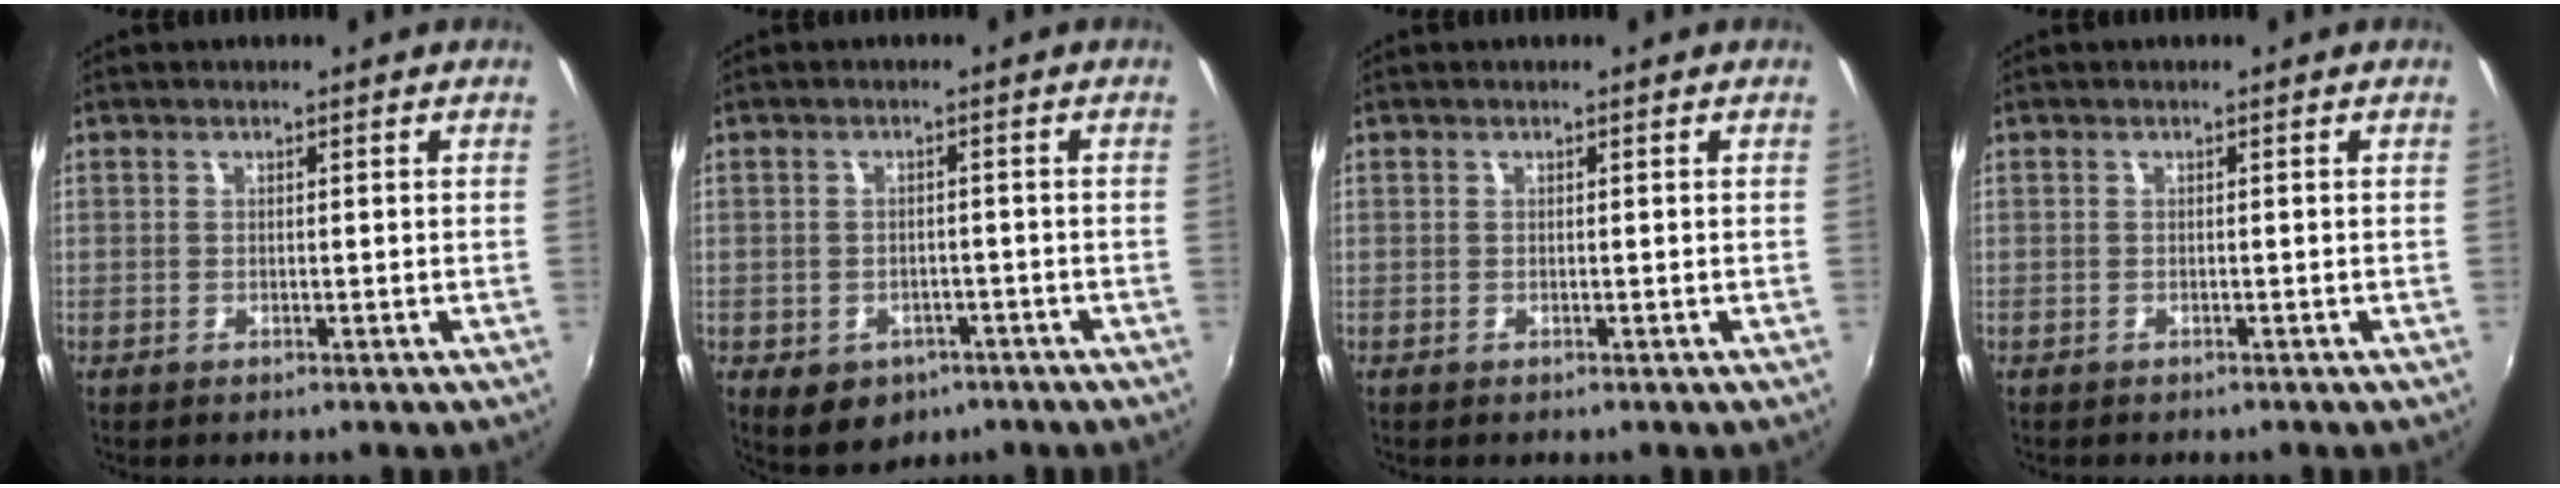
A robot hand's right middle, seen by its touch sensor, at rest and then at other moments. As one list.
[{"total": 6.9, "force": [-3.5, 5.2, 2.8], "torque": [-0.065, -0.012, -0.038]}, {"total": 0.0}, {"total": 0.5, "force": [-0.5, 0.2, 0.1], "torque": [-0.002, -0.003, -0.008]}]